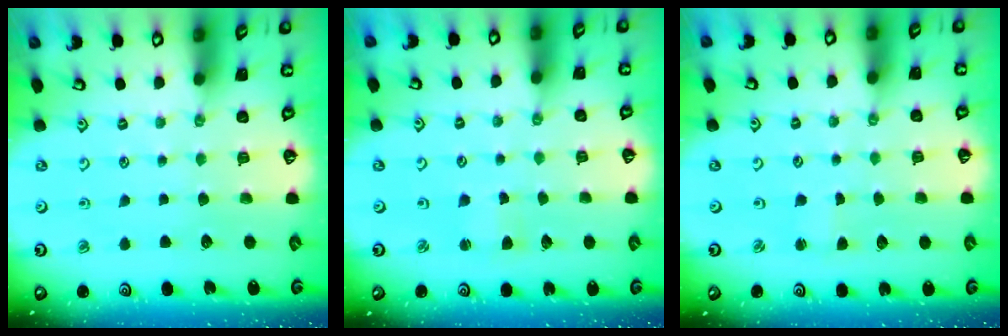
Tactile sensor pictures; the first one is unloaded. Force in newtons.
{"total": 1.7, "press": 1.7, "slide": 0.2}
{"total": 1.5, "press": 1.5, "slide": 0.2}